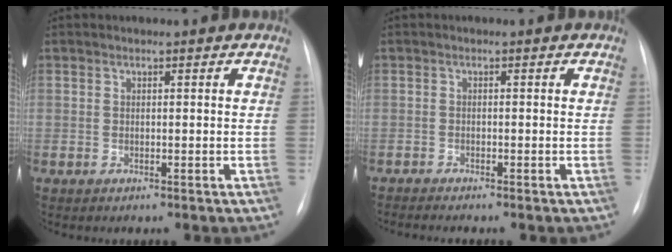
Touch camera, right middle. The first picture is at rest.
{"total": 1.7, "force": [-1.6, -0.3, 0.5], "torque": [-0.008, -0.004, -0.027]}